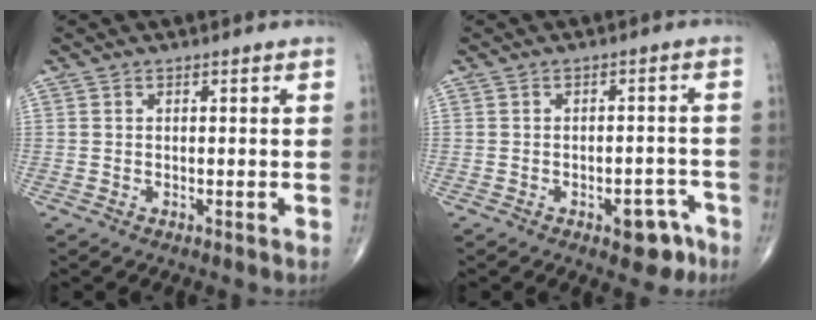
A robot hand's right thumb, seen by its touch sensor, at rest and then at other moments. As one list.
[{"total": 5.6, "force": [-3.2, 2.8, 3.6], "torque": [-0.021, 0.027, -0.035]}]